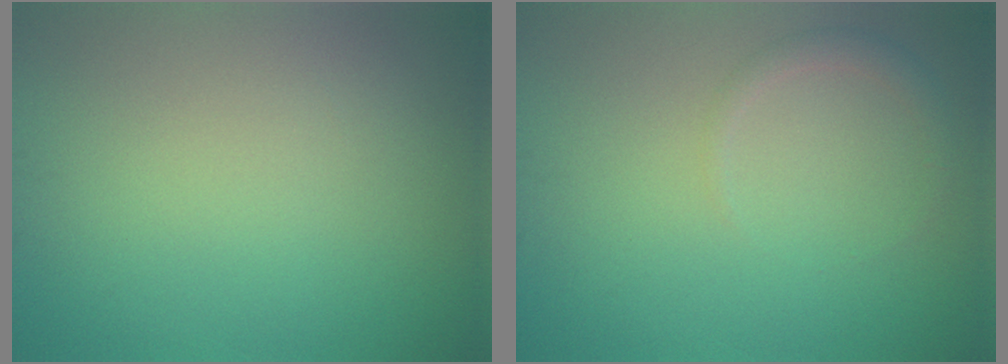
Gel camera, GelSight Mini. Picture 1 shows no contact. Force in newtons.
{"total": 1.3, "press": 1.3, "slide": 0.1}